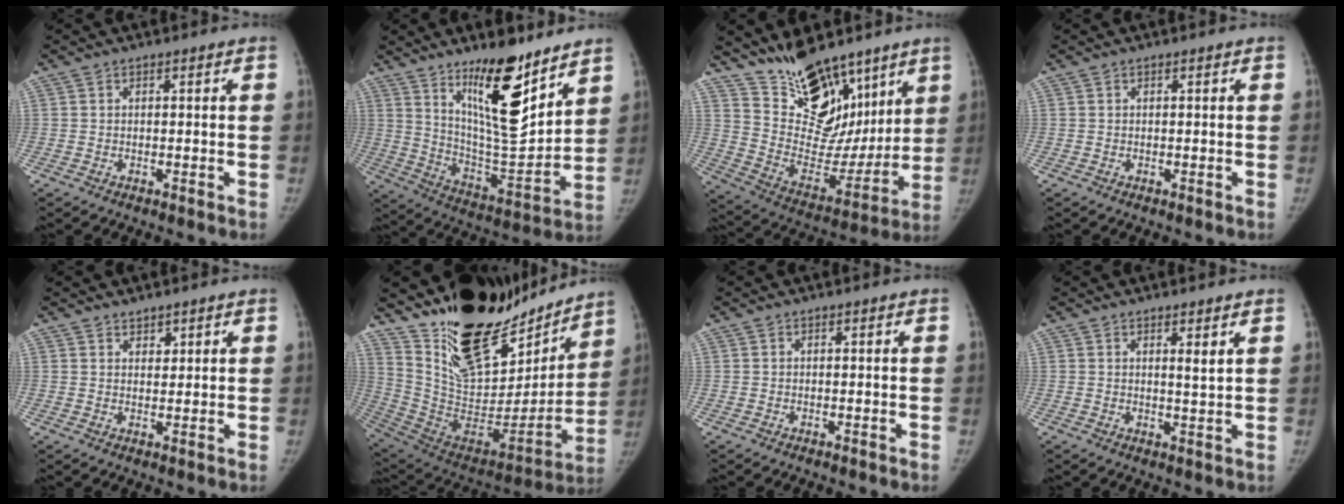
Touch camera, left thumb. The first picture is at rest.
{"total": 18.3, "force": [11.9, 5.2, 12.9], "torque": [-0.171, -0.097, 0.210]}
{"total": 21.3, "force": [14.9, 11.2, 10.4], "torque": [-0.108, -0.082, 0.254]}
{"total": 0.0}
{"total": 2.1, "force": [1.7, 1.2, 0.4], "torque": [0.010, -0.011, 0.025]}
{"total": 29.4, "force": [22.2, 13.2, 14.0], "torque": [-0.201, -0.108, 0.376]}
{"total": 0.0}
{"total": 2.3, "force": [1.4, 0.0, 1.9], "torque": [-0.032, -0.014, 0.023]}